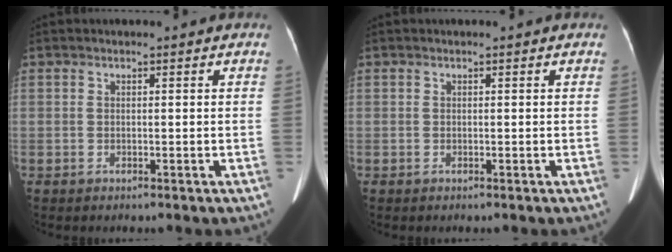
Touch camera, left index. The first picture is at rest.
{"total": 0.0}